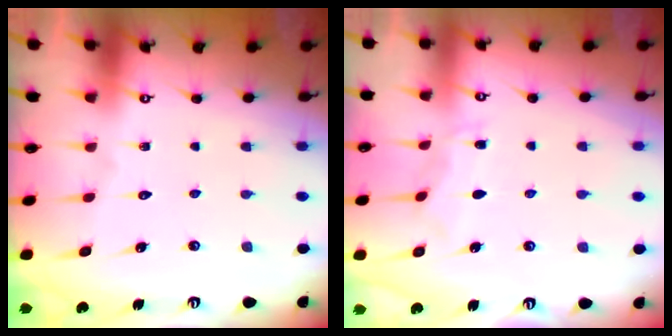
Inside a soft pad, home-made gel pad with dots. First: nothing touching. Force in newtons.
{"total": 4.9, "press": 4.9, "slide": 0.3}